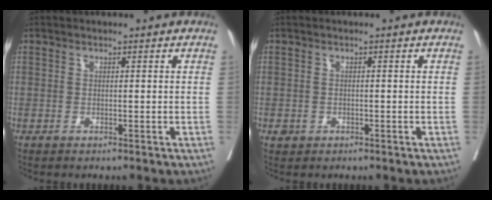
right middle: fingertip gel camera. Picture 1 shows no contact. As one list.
[{"total": 1.3, "force": [-0.5, 1.1, 0.4], "torque": [-0.003, 0.004, -0.004]}]